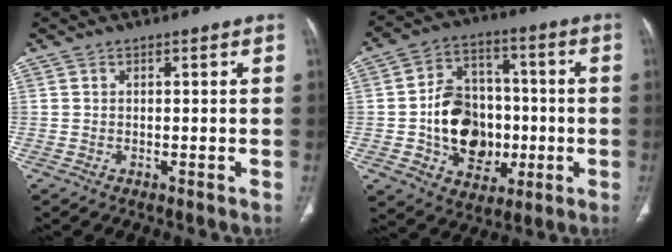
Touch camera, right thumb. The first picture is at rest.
{"total": 17.0, "force": [-2.6, 13.0, 10.7], "torque": [-0.121, 0.029, -0.032]}